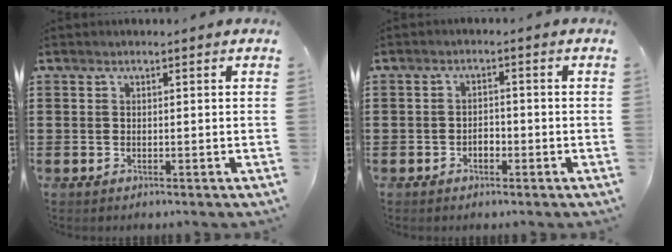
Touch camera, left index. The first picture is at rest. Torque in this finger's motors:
{"motor_torque": [0.28, 0.28, 0.00, 0.05]}